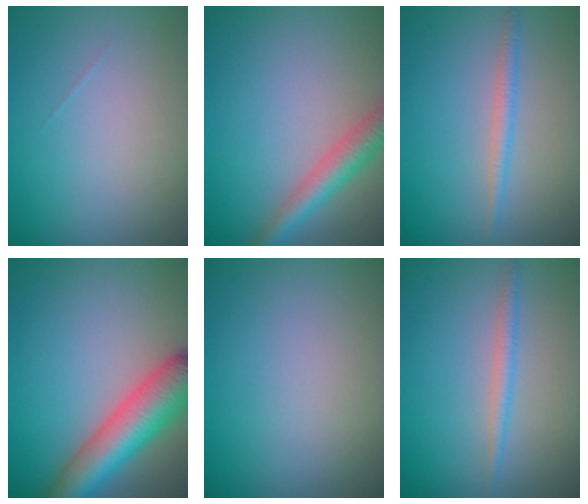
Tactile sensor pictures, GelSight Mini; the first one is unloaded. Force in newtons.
{"total": 4.0, "press": 4.0, "slide": 0.1}
{"total": 1.6, "press": 1.6, "slide": 0.1}
{"total": 8.2, "press": 8.2, "slide": 0.3}
{"total": 0.0}
{"total": 1.6, "press": 1.6, "slide": 0.1}